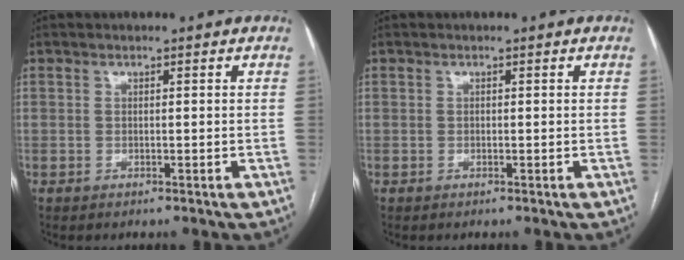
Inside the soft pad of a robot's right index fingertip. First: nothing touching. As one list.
[{"total": 0.0}]